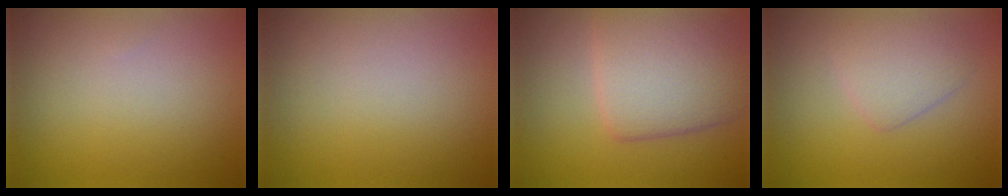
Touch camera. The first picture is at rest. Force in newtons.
{"total": 0.0}
{"total": 6.3, "press": 6.3, "slide": 0.2}
{"total": 2.5, "press": 2.5, "slide": 0.1}